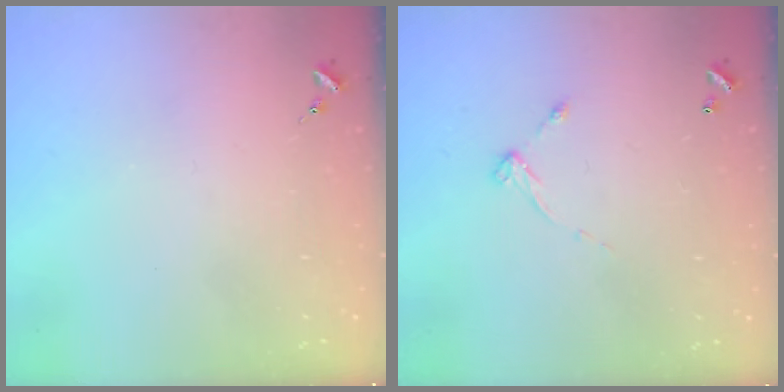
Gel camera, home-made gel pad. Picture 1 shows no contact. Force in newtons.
{"total": 5.4, "press": 5.4, "slide": 0.3}